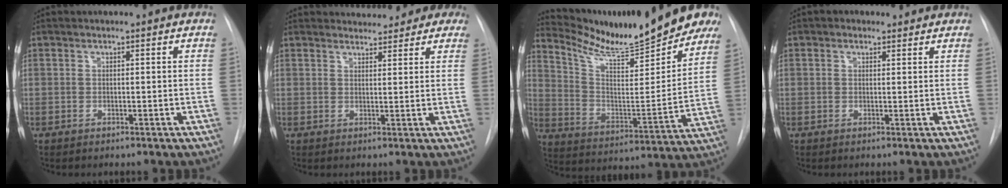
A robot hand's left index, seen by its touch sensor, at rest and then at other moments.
{"total": 9.5, "force": [8.5, 3.7, 1.6], "torque": [0.006, 0.010, 0.084]}
{"total": 21.9, "force": [19.6, 2.8, 9.3], "torque": [-0.151, -0.038, 0.293]}
{"total": 1.7, "force": [1.1, 1.2, 0.4], "torque": [-0.009, 0.011, 0.014]}